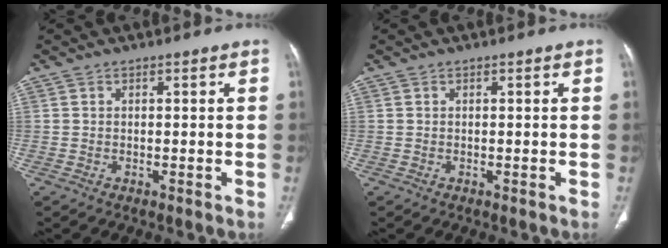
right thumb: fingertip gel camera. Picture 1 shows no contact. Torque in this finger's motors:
{"motor_torque": [0.02, -0.01, 0.02, -0.01, 0.00]}